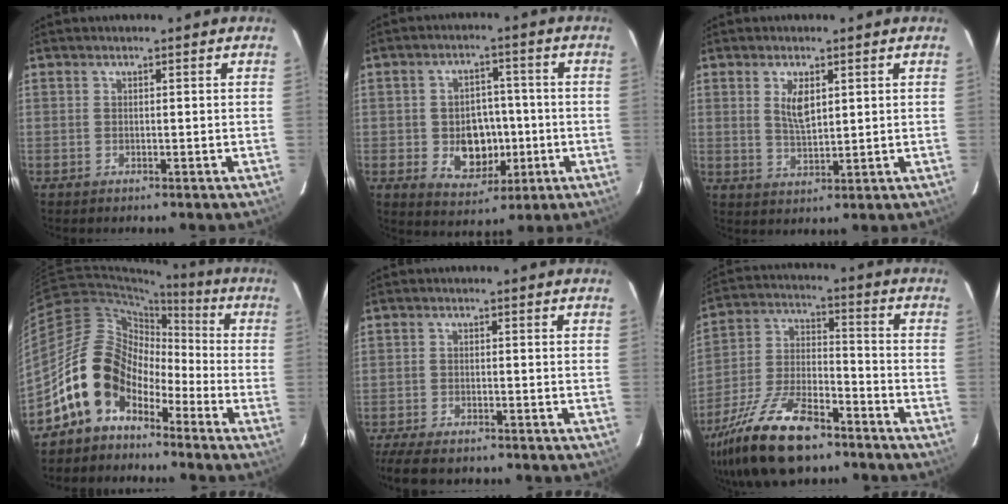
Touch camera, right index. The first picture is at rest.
{"total": 9.2, "force": [-2.0, 7.2, 5.3], "torque": [-0.107, 0.007, -0.014]}
{"total": 4.7, "force": [1.7, 2.0, 3.9], "torque": [-0.069, -0.002, 0.034]}
{"total": 12.0, "force": [-7.0, 8.3, 5.0], "torque": [-0.093, 0.032, -0.132]}
{"total": 9.0, "force": [-7.6, 2.4, 4.2], "torque": [-0.107, -0.028, -0.131]}
{"total": 20.8, "force": [-14.5, 7.8, 12.7], "torque": [-0.265, -0.019, -0.257]}